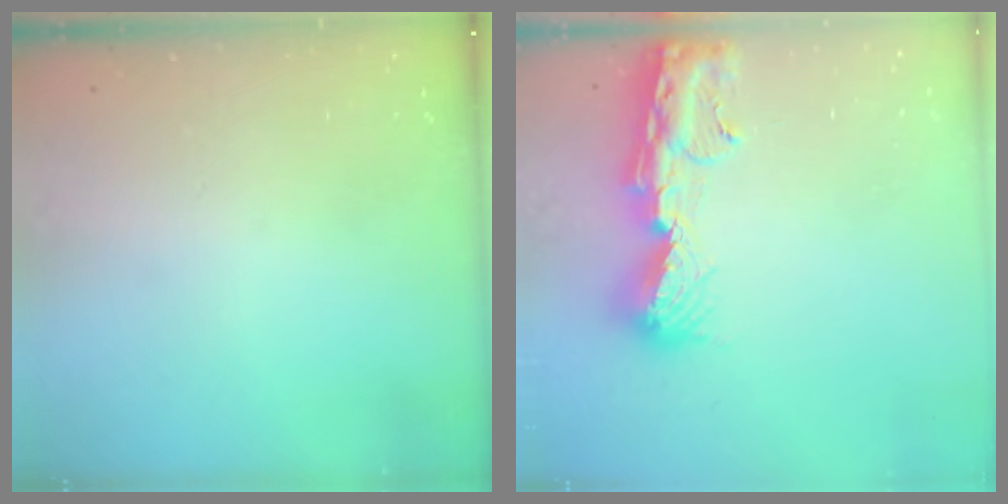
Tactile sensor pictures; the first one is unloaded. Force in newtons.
{"total": 13.0, "press": 12.9, "slide": 1.3}